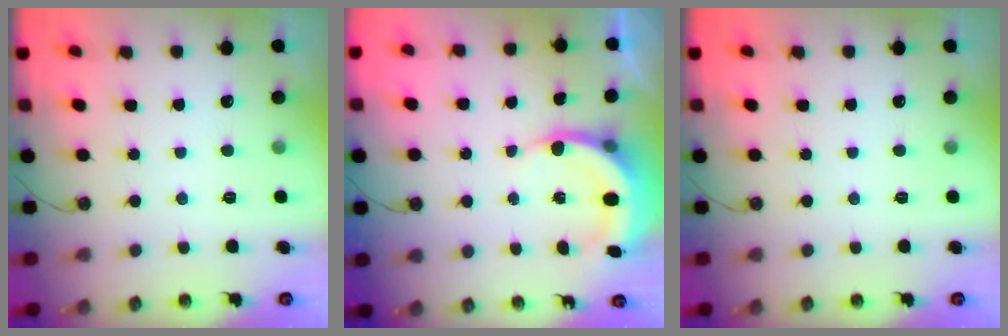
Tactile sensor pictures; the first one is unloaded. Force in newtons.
{"total": 6.0, "press": 5.8, "slide": 1.7}
{"total": 0.0}